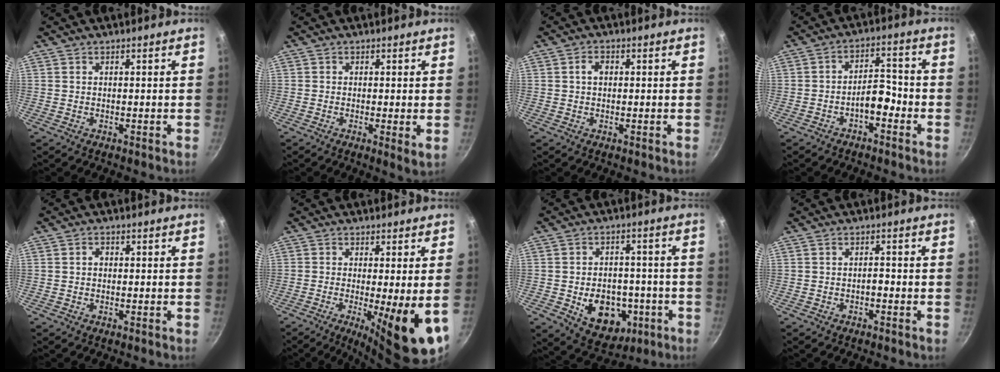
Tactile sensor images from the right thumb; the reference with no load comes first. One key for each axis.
{"total": 2.6, "fx": 0.0, "fy": 0.6, "fz": 2.6, "tx": -0.039, "ty": -0.013, "tz": -0.004}
{"total": 2.3, "fx": 0.3, "fy": 1.7, "fz": 1.6, "tx": -0.018, "ty": 0.004, "tz": 0.003}
{"total": 5.4, "fx": -2.7, "fy": 2.6, "fz": 3.9, "tx": -0.043, "ty": 0.038, "tz": -0.045}
{"total": 1.5, "fx": 0.1, "fy": 1.3, "fz": 0.9, "tx": -0.011, "ty": 0.004, "tz": -0.002}
{"total": 13.0, "fx": -3.0, "fy": 2.3, "fz": 12.5, "tx": -0.176, "ty": -0.012, "tz": -0.037}
{"total": 13.5, "fx": -3.6, "fy": 9.9, "fz": 8.4, "tx": -0.083, "ty": 0.014, "tz": -0.035}
{"total": 1.3, "fx": -0.7, "fy": 0.6, "fz": 1.0, "tx": -0.010, "ty": 0.011, "tz": -0.012}